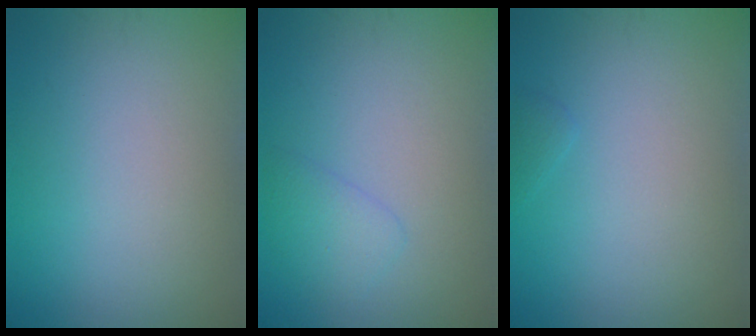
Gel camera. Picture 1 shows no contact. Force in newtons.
{"total": 1.8, "press": 1.8, "slide": 0.1}
{"total": 0.6, "press": 0.6, "slide": 0.1}